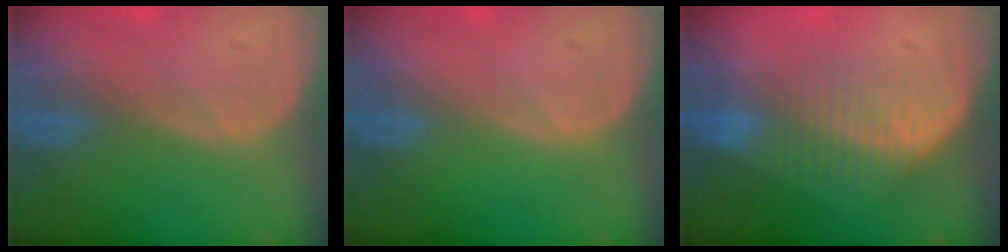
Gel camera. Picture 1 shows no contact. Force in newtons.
{"total": 0.0}
{"total": 7.2, "press": 6.7, "slide": 2.7}